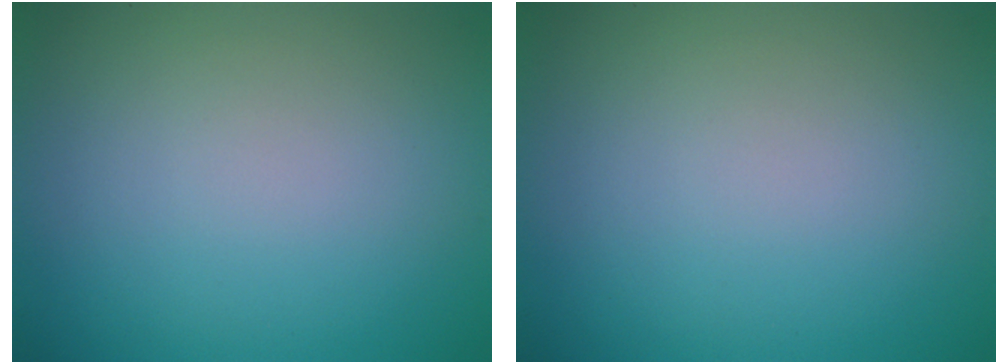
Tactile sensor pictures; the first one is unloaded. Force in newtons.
{"total": 0.0}